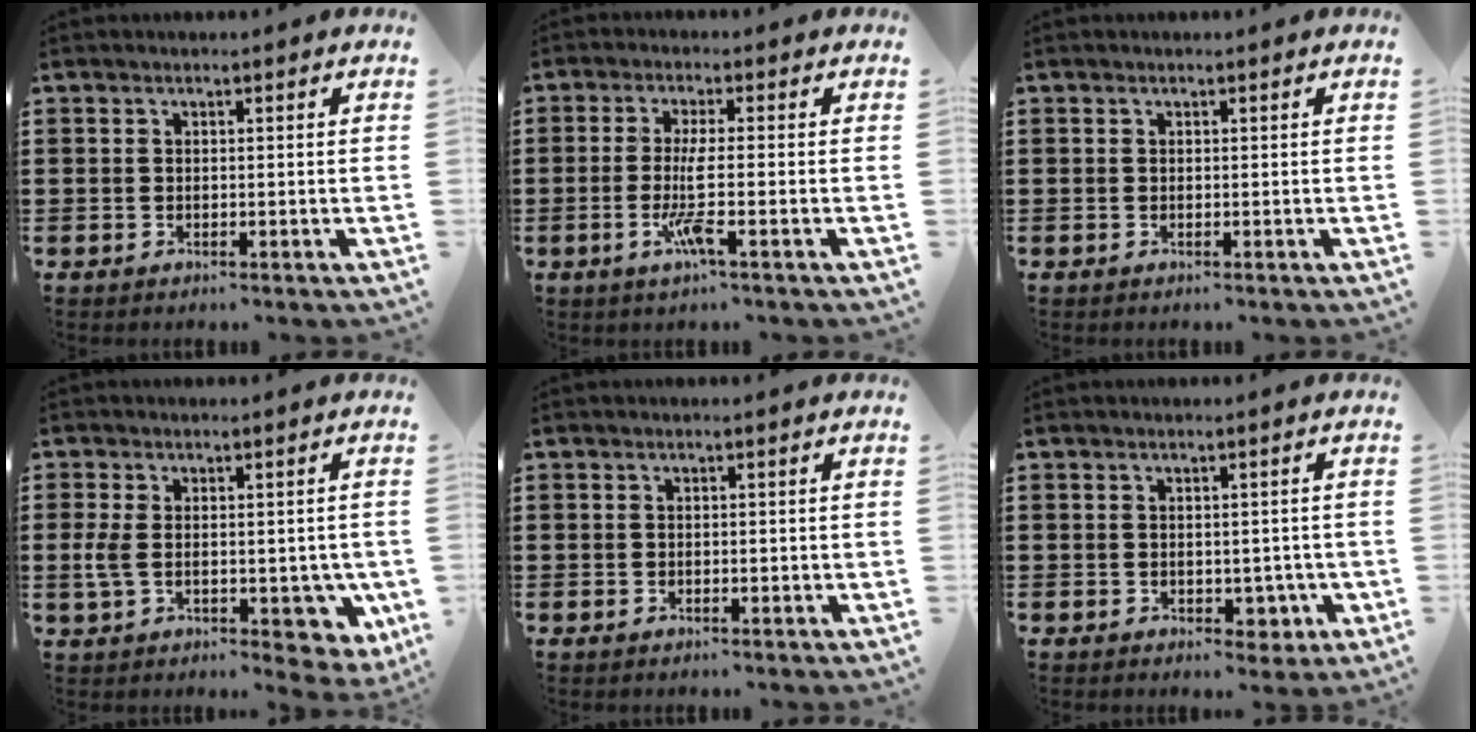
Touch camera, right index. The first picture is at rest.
{"total": 5.5, "force": [-1.5, 0.4, 5.3], "torque": [-0.119, -0.019, -0.035]}
{"total": 0.0}
{"total": 7.1, "force": [-0.7, 4.4, 5.5], "torque": [-0.107, 0.008, -0.012]}
{"total": 0.6, "force": [-0.1, 0.5, 0.3], "torque": [-0.007, 0.003, -0.002]}
{"total": 3.1, "force": [-0.5, 2.3, 2.0], "torque": [-0.023, -0.003, -0.012]}